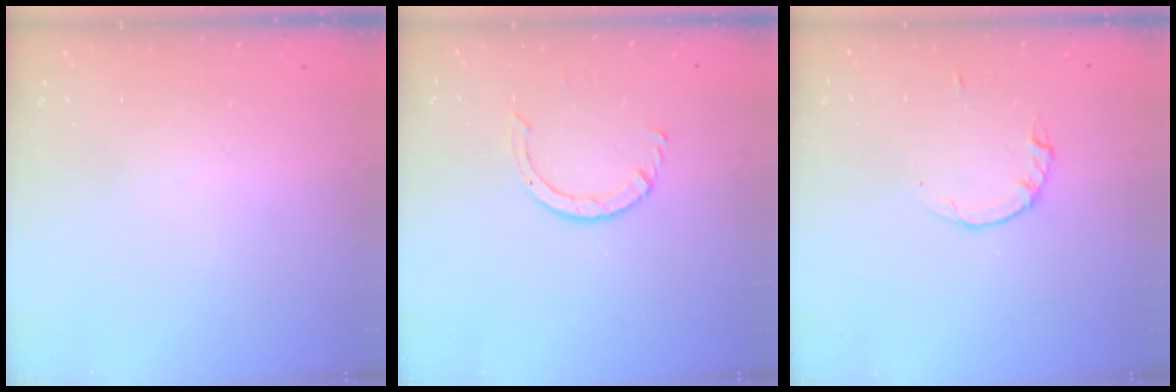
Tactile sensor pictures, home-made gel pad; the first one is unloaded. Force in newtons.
{"total": 4.4, "press": 4.3, "slide": 0.4}
{"total": 2.2, "press": 2.1, "slide": 0.3}